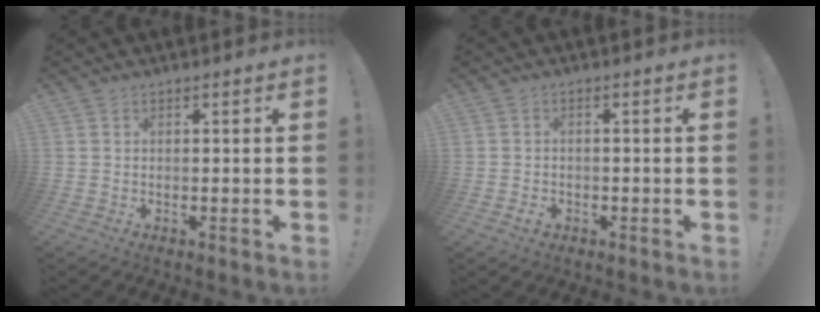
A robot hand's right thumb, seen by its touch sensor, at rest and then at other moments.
{"total": 2.2, "force": [-1.1, 1.6, 1.0], "torque": [-0.011, -0.004, -0.023]}